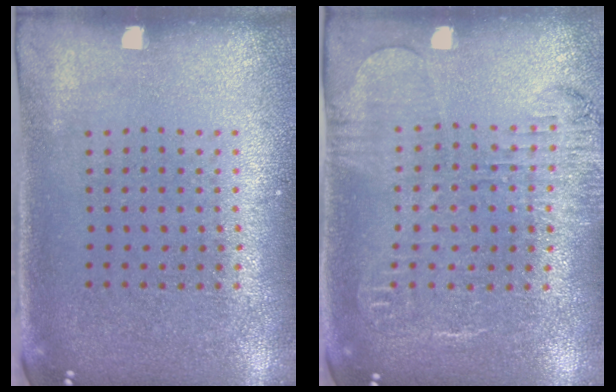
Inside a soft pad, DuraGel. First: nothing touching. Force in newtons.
{"total": 1.8, "press": 1.7, "slide": 0.5}